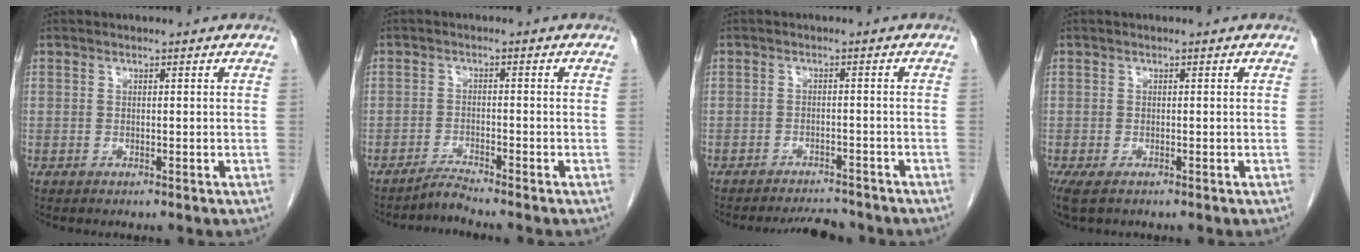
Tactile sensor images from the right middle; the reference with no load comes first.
{"total": 2.4, "force": [-2.2, -0.9, -0.1], "torque": [0.003, -0.013, -0.043]}
{"total": 5.3, "force": [-5.1, 0.8, 1.0], "torque": [-0.015, -0.009, -0.073]}
{"total": 3.2, "force": [-2.1, 1.2, 2.0], "torque": [-0.045, -0.012, -0.033]}